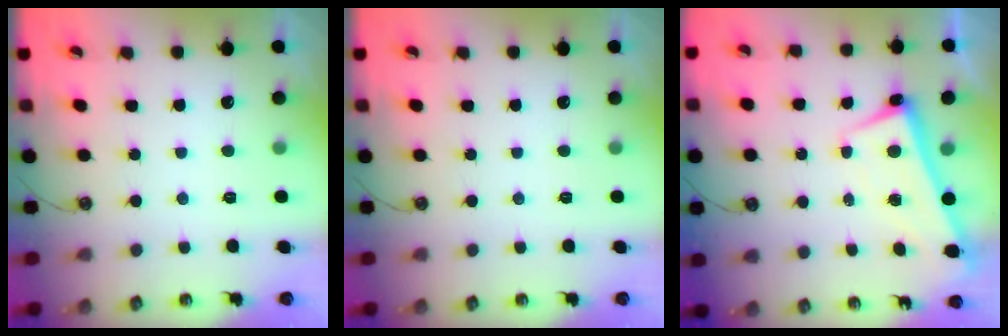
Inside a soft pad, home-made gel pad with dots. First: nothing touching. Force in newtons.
{"total": 0.0}
{"total": 2.5, "press": 2.4, "slide": 0.6}